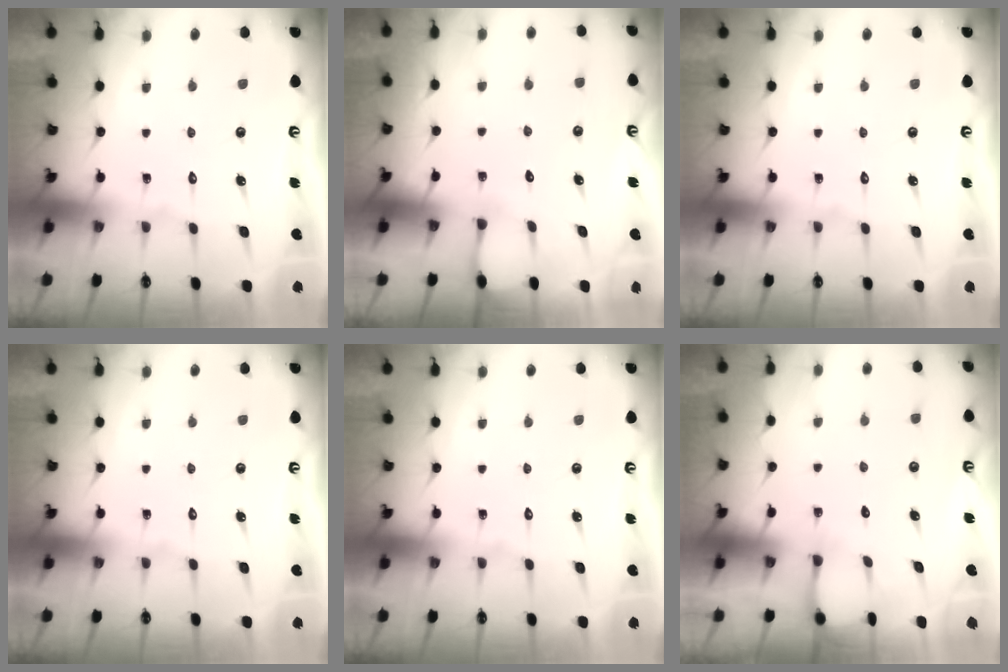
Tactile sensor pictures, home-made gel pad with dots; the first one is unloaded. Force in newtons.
{"total": 2.5, "press": 2.5, "slide": 0.2}
{"total": 0.0}
{"total": 0.0}
{"total": 0.0}
{"total": 3.9, "press": 3.9, "slide": 0.4}